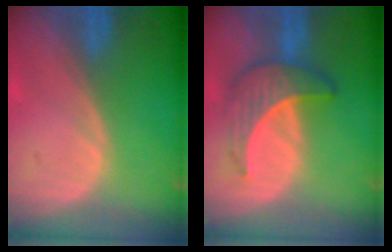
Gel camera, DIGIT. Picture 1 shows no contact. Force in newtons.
{"total": 6.5, "press": 6.4, "slide": 1.1}